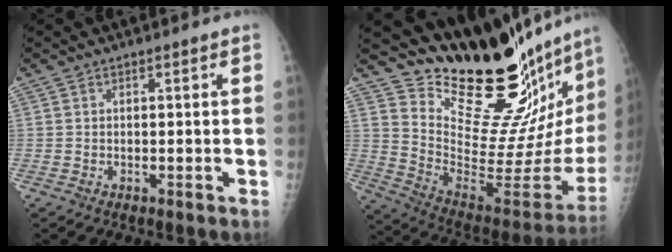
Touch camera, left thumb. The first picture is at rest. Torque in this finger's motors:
{"motor_torque": [0.87, 0.61, 1.39, -1.38, 0.03]}